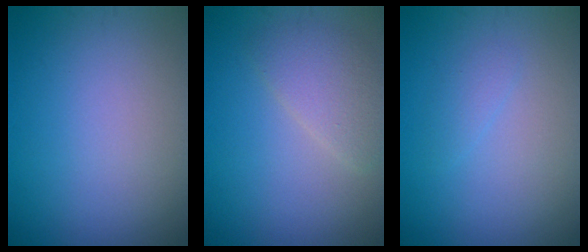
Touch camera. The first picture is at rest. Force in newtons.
{"total": 2.7, "press": 2.7, "slide": 0.2}
{"total": 1.0, "press": 1.0, "slide": 0.1}